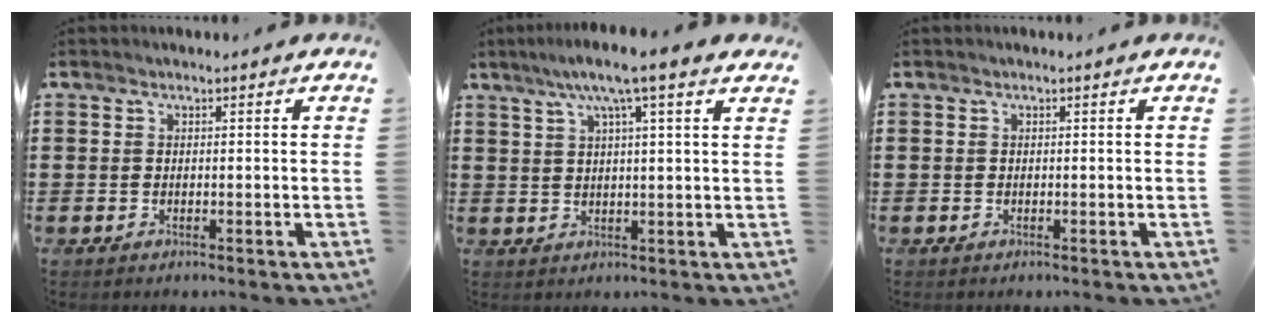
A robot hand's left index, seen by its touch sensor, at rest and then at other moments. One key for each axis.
{"total": 6.5, "fx": 4.1, "fy": -0.1, "fz": 5.1, "tx": -0.110, "ty": -0.002, "tz": 0.068}
{"total": 0.0}